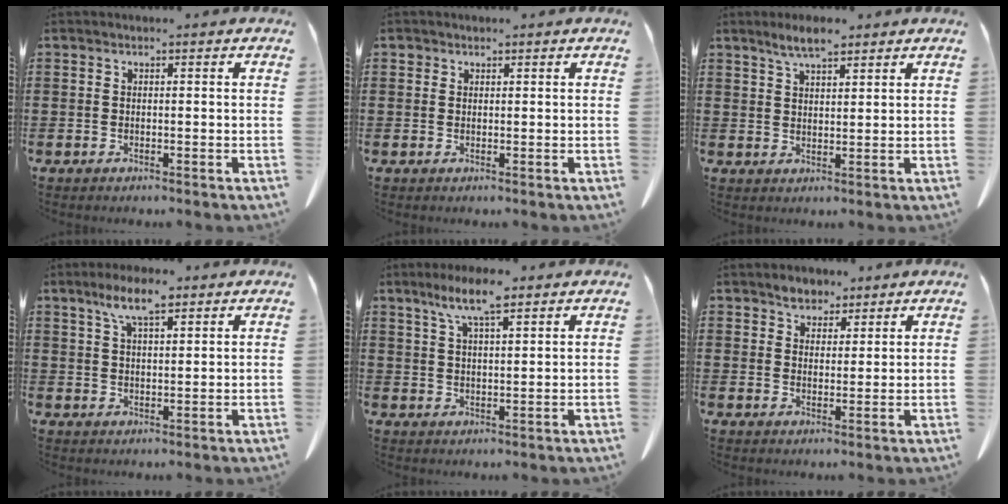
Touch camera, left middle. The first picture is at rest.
{"total": 0.9, "force": [0.7, 0.6, 0.1], "torque": [-0.006, 0.001, 0.016]}
{"total": 4.5, "force": [3.6, 1.0, 2.6], "torque": [-0.057, -0.002, 0.065]}
{"total": 6.4, "force": [4.1, 1.5, 4.7], "torque": [-0.099, -0.002, 0.071]}
{"total": 7.4, "force": [4.8, 1.5, 5.4], "torque": [-0.115, -0.001, 0.085]}
{"total": 3.7, "force": [3.2, 1.9, 0.5], "torque": [-0.021, 0.004, 0.063]}